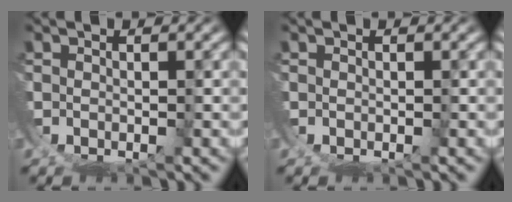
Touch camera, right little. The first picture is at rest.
{"total": 0.0}